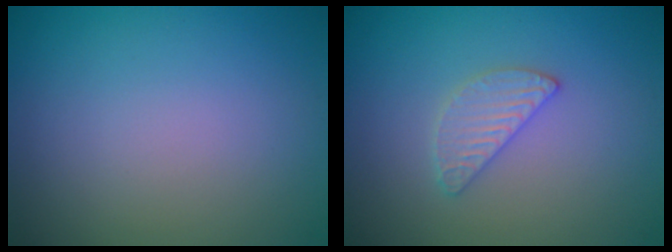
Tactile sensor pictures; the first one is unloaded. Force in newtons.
{"total": 2.0, "press": 2.0, "slide": 0.2}